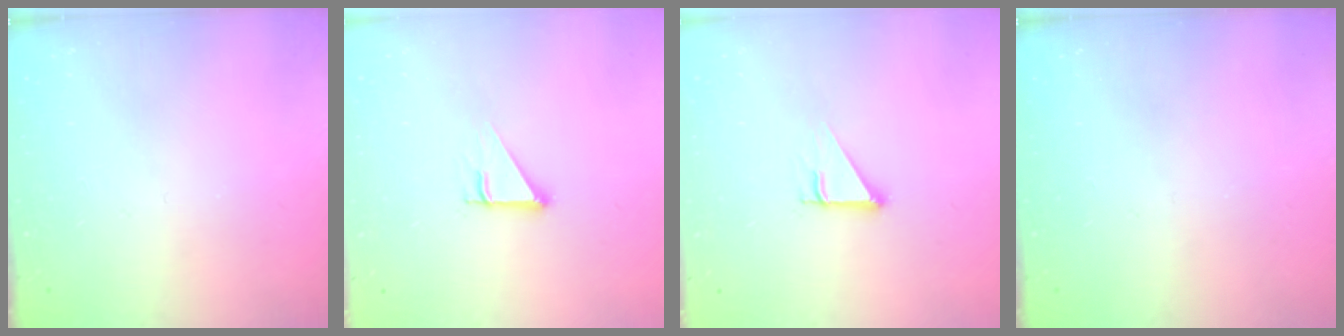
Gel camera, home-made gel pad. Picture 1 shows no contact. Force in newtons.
{"total": 2.5, "press": 2.5, "slide": 0.2}
{"total": 2.5, "press": 2.5, "slide": 0.2}
{"total": 0.0}